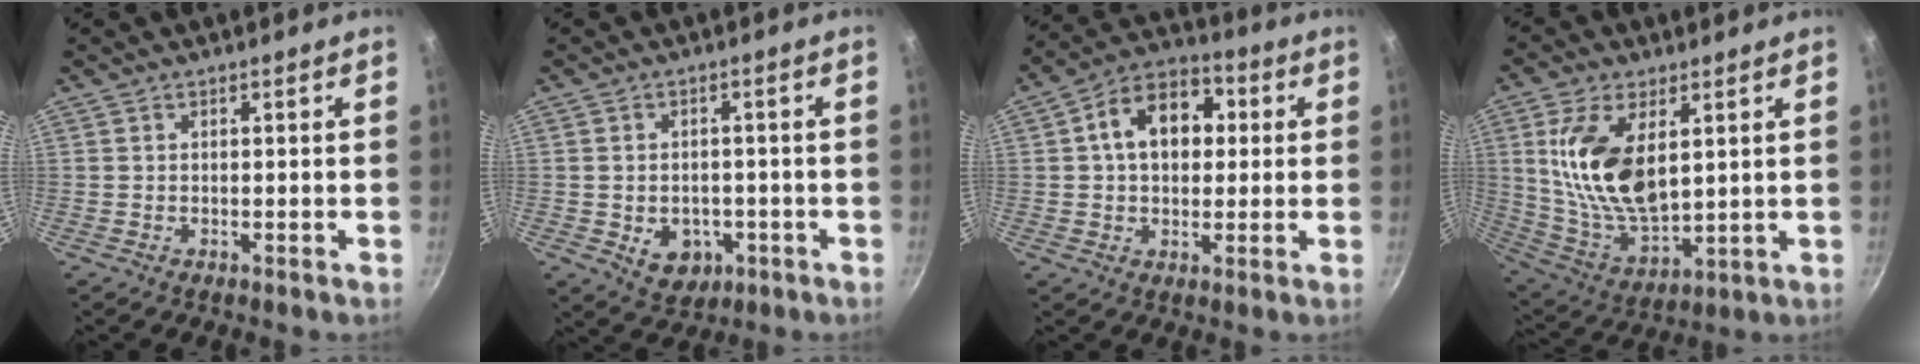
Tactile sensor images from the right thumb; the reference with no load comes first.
{"total": 7.2, "force": [-2.1, 5.5, 4.1], "torque": [-0.036, 0.008, -0.016]}
{"total": 13.1, "force": [2.2, 9.3, 9.0], "torque": [-0.101, 0.024, 0.019]}
{"total": 16.6, "force": [4.3, 8.7, 13.5], "torque": [-0.248, -0.031, 0.094]}